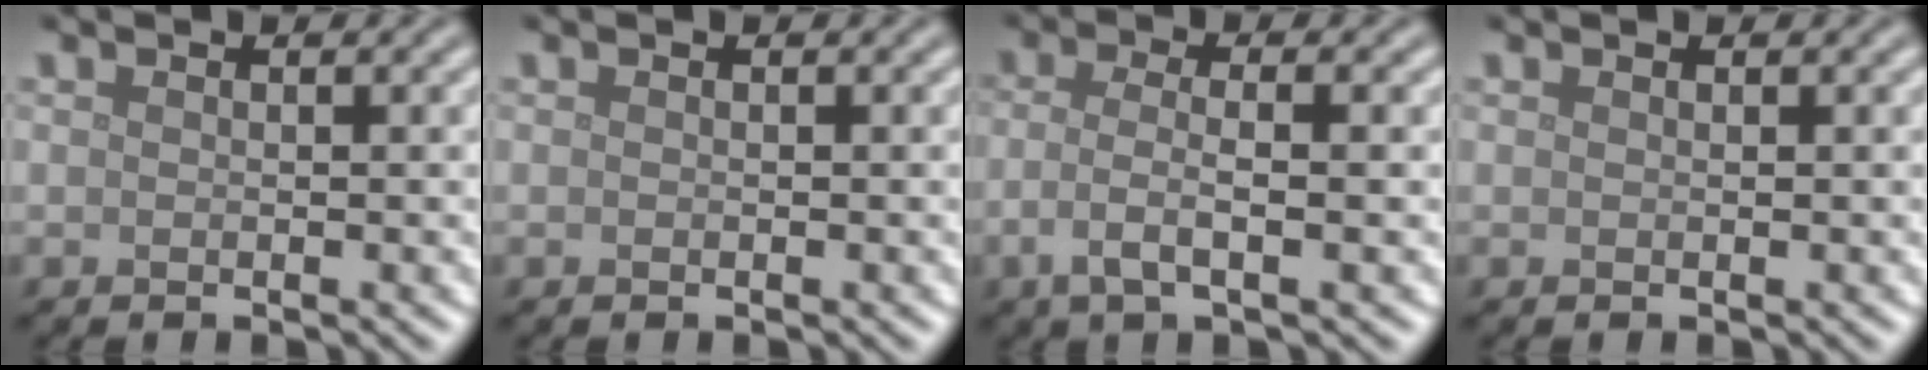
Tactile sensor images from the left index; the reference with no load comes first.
{"total": 0.0}
{"total": 3.4, "force": [-0.9, 1.0, 3.1], "torque": [-0.063, -0.001, -0.023]}
{"total": 0.0}